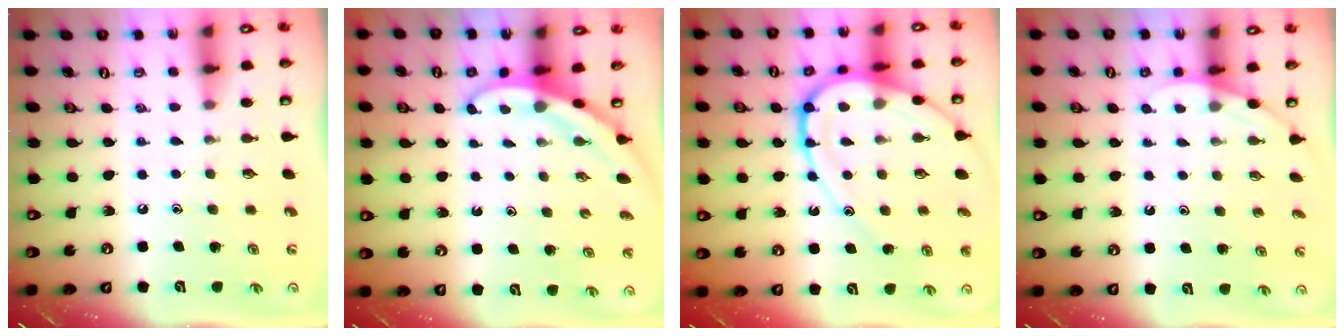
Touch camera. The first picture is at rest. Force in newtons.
{"total": 3.4, "press": 3.4, "slide": 0.1}
{"total": 15.4, "press": 15.4, "slide": 1.5}
{"total": 2.6, "press": 2.6, "slide": 0.2}